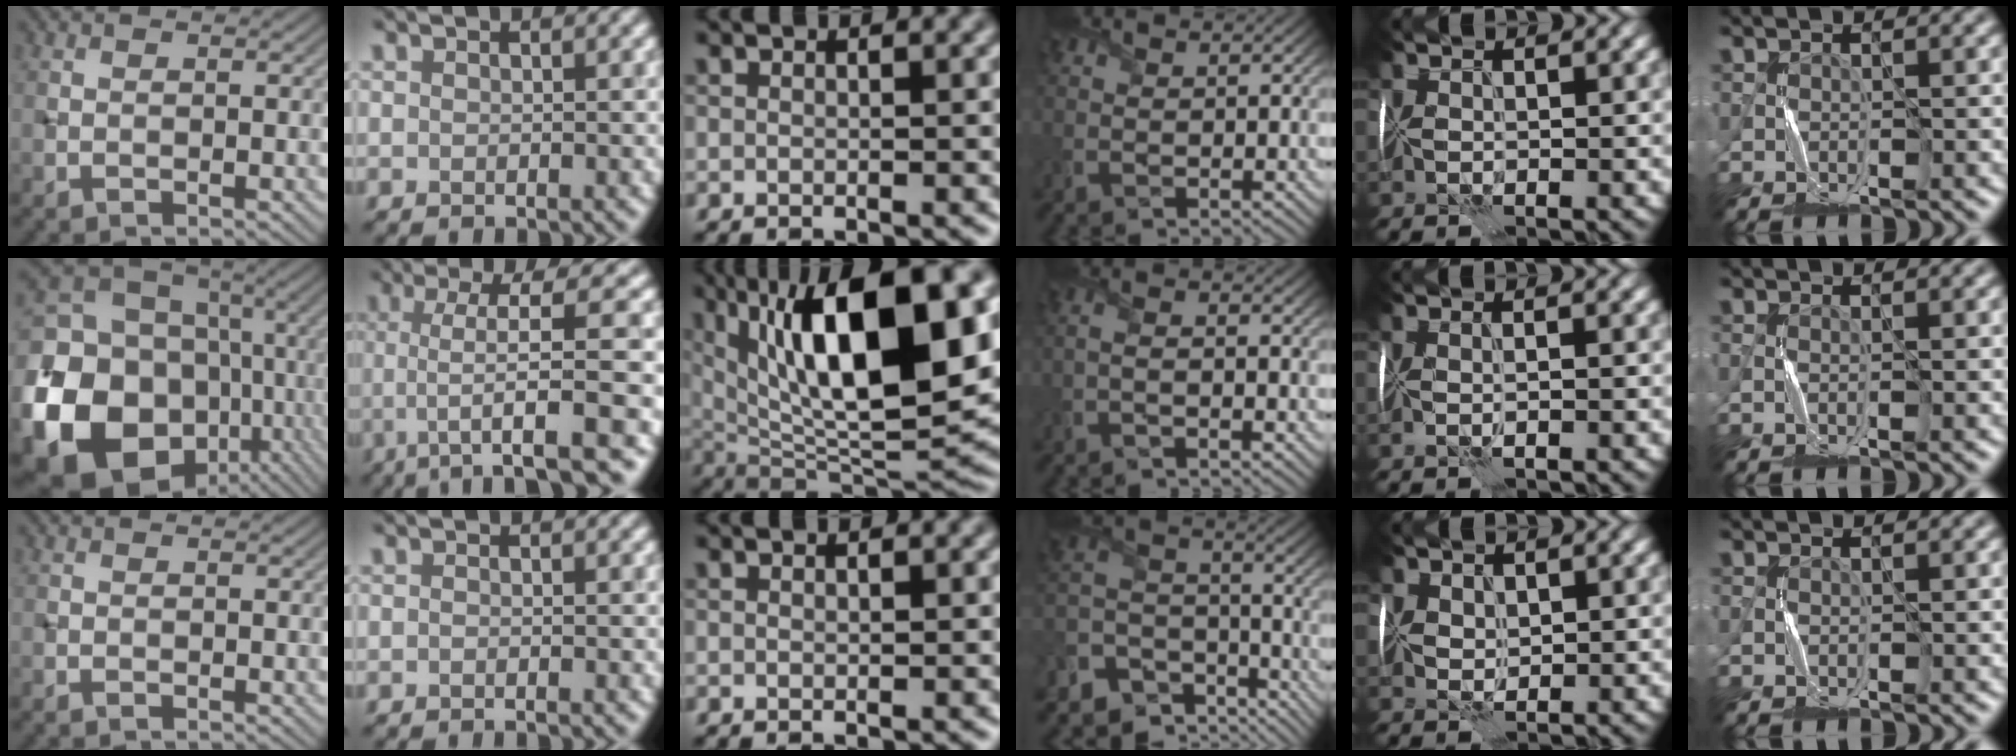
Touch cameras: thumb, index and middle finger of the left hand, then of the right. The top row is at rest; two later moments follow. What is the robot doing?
{"motion": "fold", "object": "memory foam"}